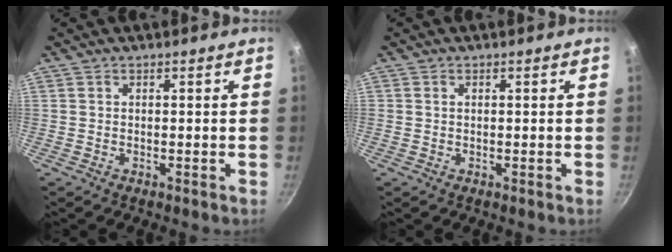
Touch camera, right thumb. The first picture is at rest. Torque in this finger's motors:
{"motor_torque": [-0.19, -0.69, 0.33, -0.02, 0.01]}